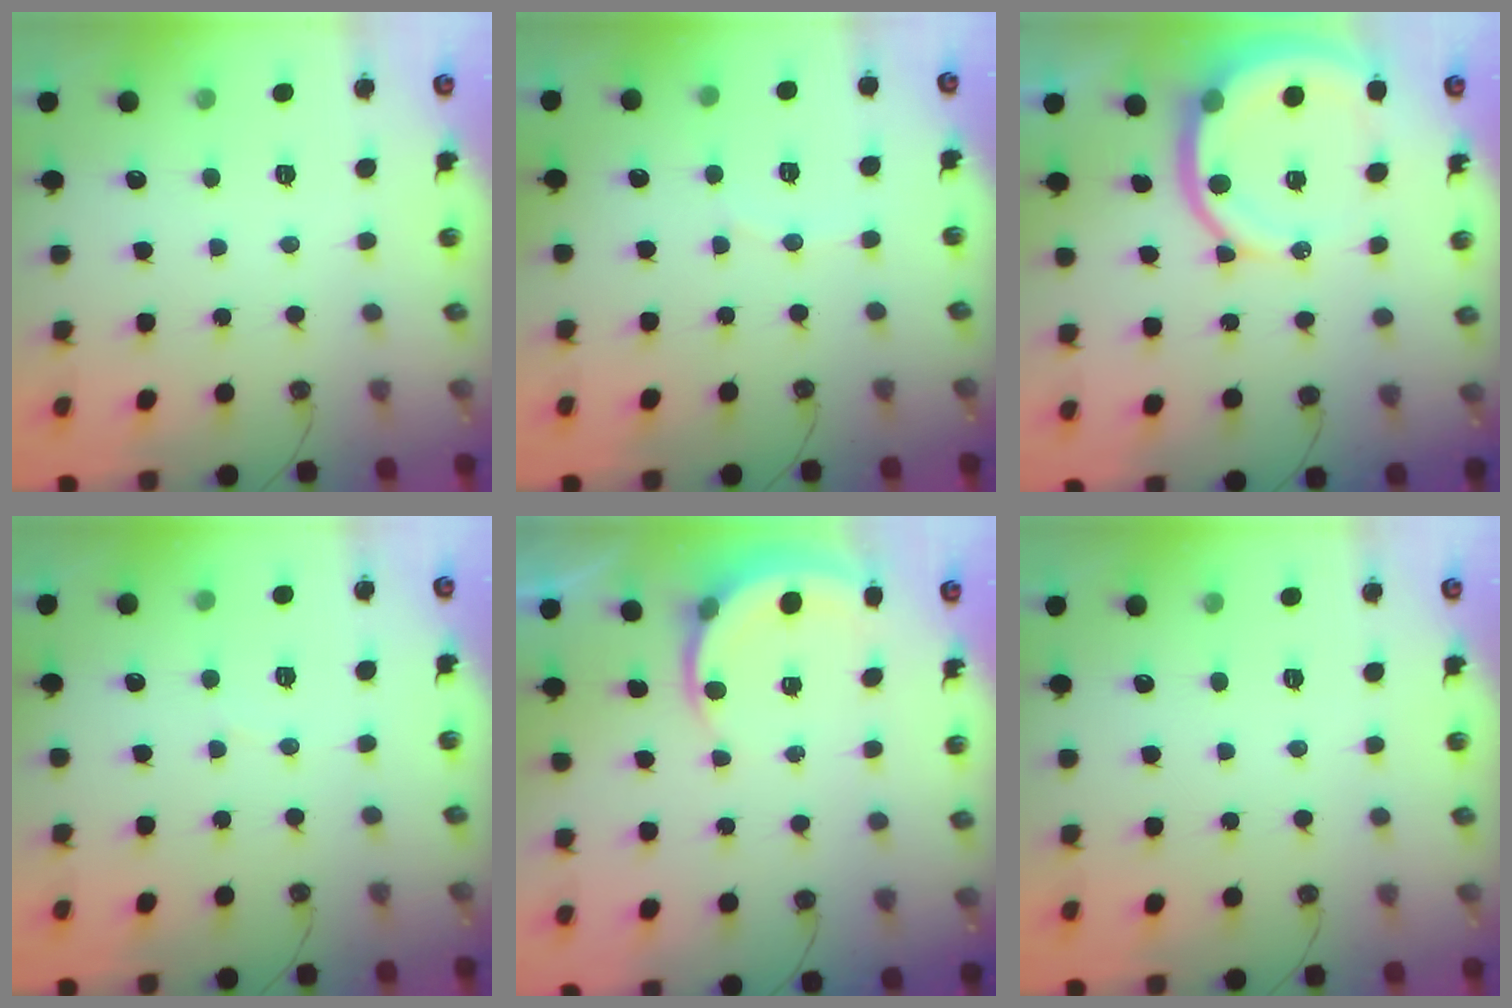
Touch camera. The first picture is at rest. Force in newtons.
{"total": 4.5, "press": 4.2, "slide": 1.6}
{"total": 12.0, "press": 11.9, "slide": 1.6}
{"total": 2.3, "press": 2.3, "slide": 0.2}
{"total": 5.7, "press": 5.7, "slide": 0.3}
{"total": 0.0}